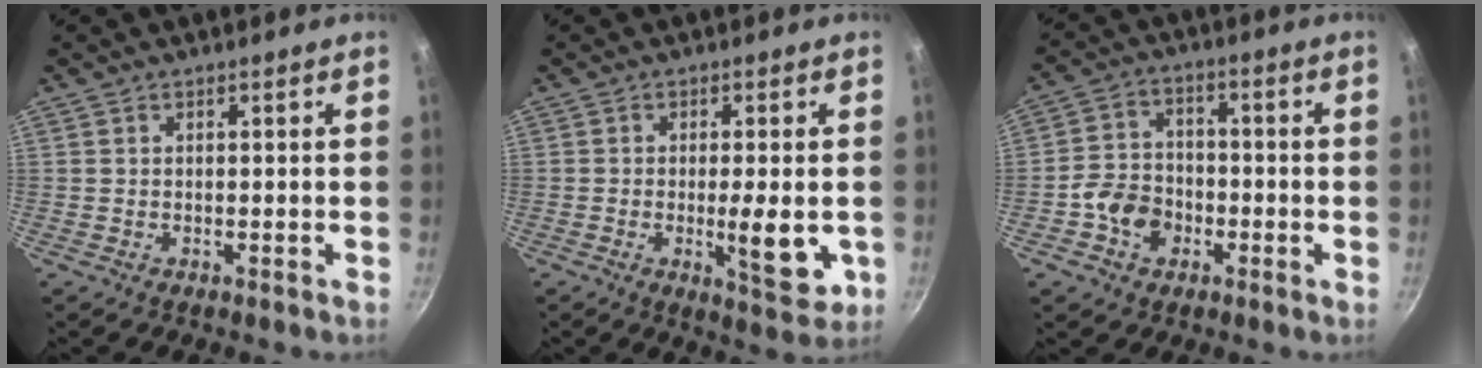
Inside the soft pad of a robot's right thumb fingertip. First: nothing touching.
{"total": 8.7, "force": [-1.4, 2.4, 8.2], "torque": [-0.111, -0.009, -0.017]}
{"total": 7.8, "force": [-2.8, 6.2, 3.8], "torque": [-0.048, 0.026, -0.061]}